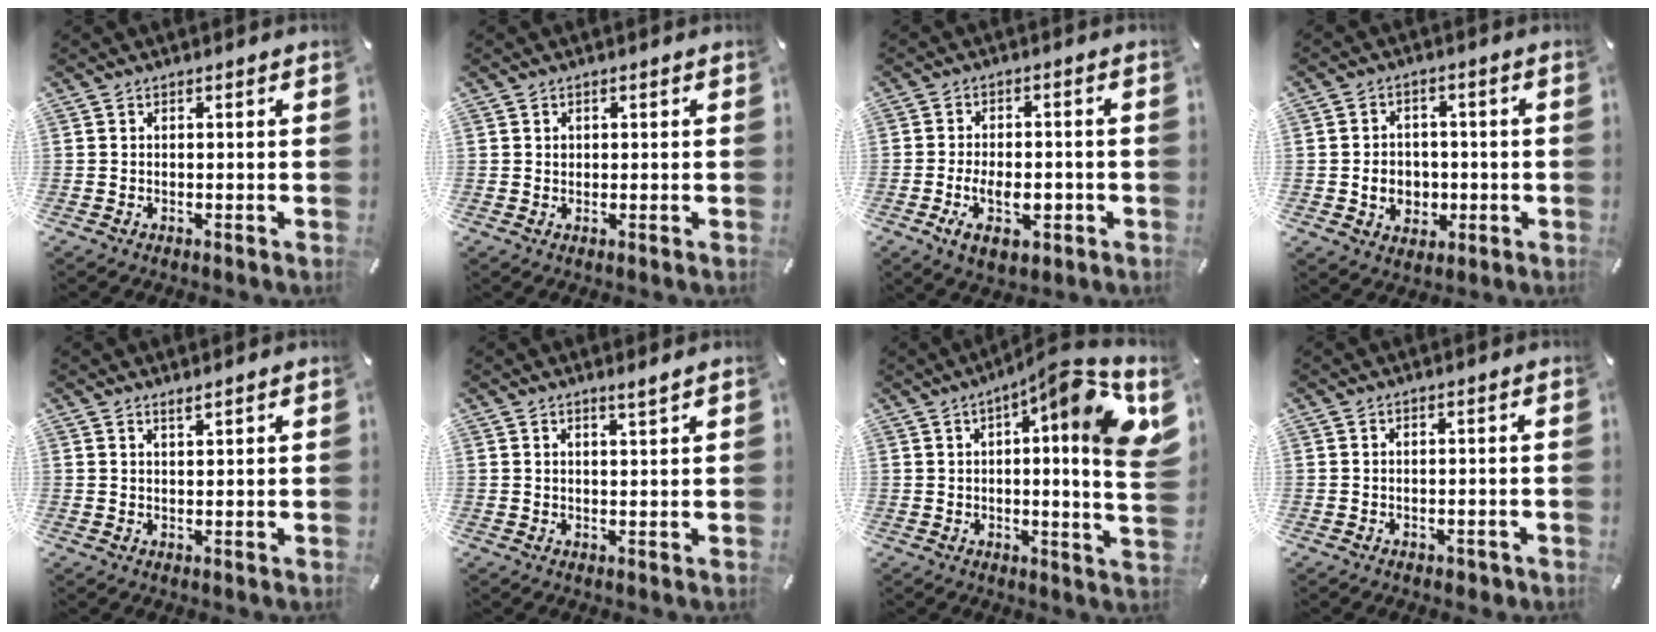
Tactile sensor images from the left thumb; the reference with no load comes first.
{"total": 0.8, "force": [0.2, 0.7, 0.1], "torque": [0.007, 0.001, 0.002]}
{"total": 9.1, "force": [-2.9, 5.5, 6.6], "torque": [-0.103, 0.009, -0.045]}
{"total": 7.0, "force": [-1.2, 6.1, 3.2], "torque": [-0.055, 0.010, -0.019]}
{"total": 1.2, "force": [1.1, -0.1, 0.5], "torque": [-0.011, -0.002, 0.021]}
{"total": 1.9, "force": [1.6, -0.2, 1.1], "torque": [-0.022, -0.002, 0.029]}
{"total": 15.3, "force": [5.9, 2.3, 14.0], "torque": [-0.190, -0.048, 0.080]}
{"total": 1.2, "force": [-0.7, 0.9, 0.4], "torque": [-0.008, 0.005, -0.016]}